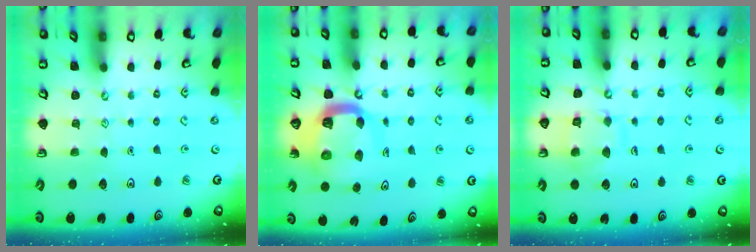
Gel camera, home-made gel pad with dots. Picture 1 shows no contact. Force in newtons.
{"total": 12.5, "press": 12.4, "slide": 1.5}
{"total": 10.9, "press": 10.9, "slide": 0.8}